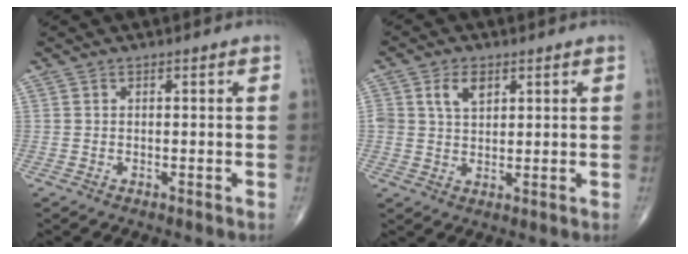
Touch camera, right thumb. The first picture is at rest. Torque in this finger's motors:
{"motor_torque": [0.72, 0.89, 0.43, 0.01, 0.23]}